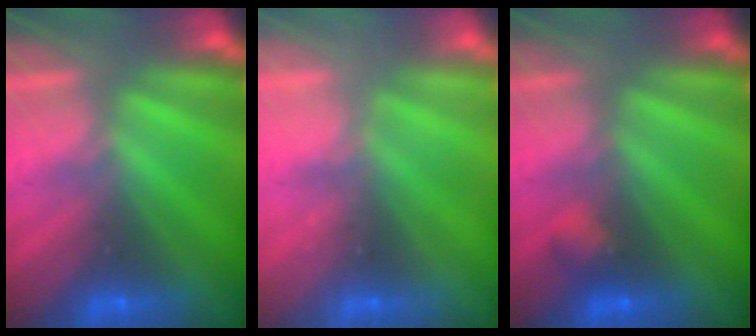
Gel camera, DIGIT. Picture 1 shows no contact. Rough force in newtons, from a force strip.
{"total": 1.9}
{"total": 2.2}